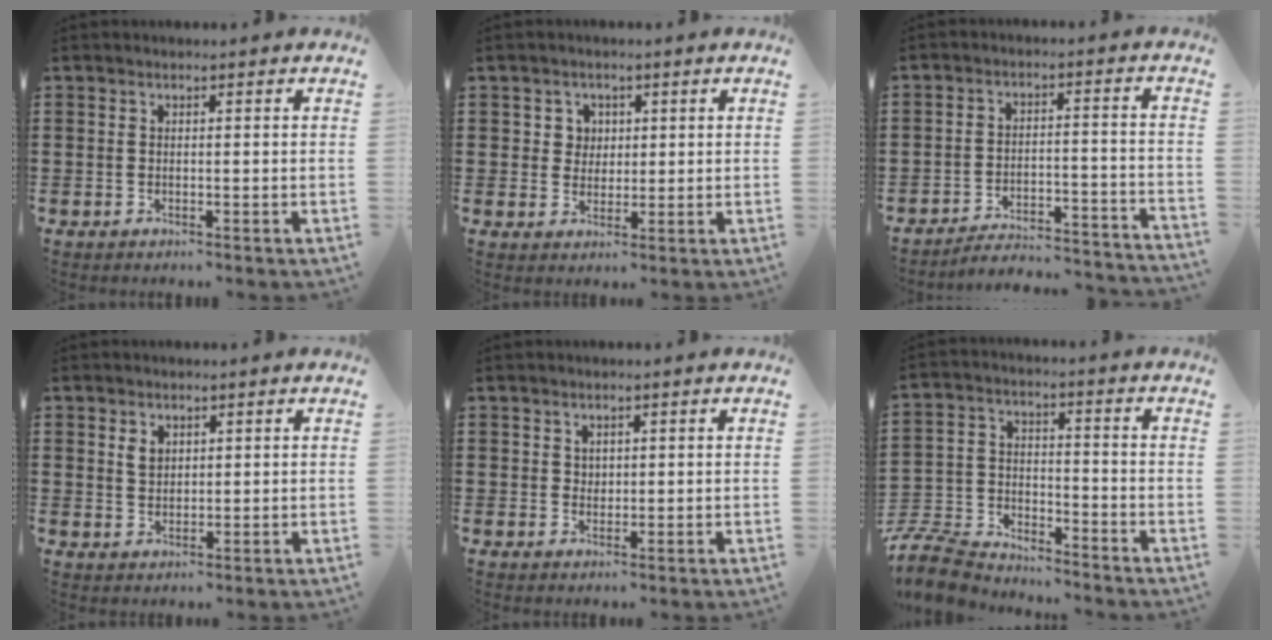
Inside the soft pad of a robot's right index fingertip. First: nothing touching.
{"total": 3.1, "force": [1.0, 2.8, 0.7], "torque": [-0.026, 0.010, 0.016]}
{"total": 3.8, "force": [-3.6, 0.2, 1.1], "torque": [-0.027, -0.007, -0.078]}
{"total": 2.1, "force": [1.1, 1.4, 1.1], "torque": [-0.025, 0.004, 0.021]}
{"total": 1.5, "force": [1.0, 1.1, 0.2], "torque": [-0.007, 0.005, 0.019]}
{"total": 8.2, "force": [-7.9, 1.7, 1.5], "torque": [-0.045, 0.013, -0.159]}